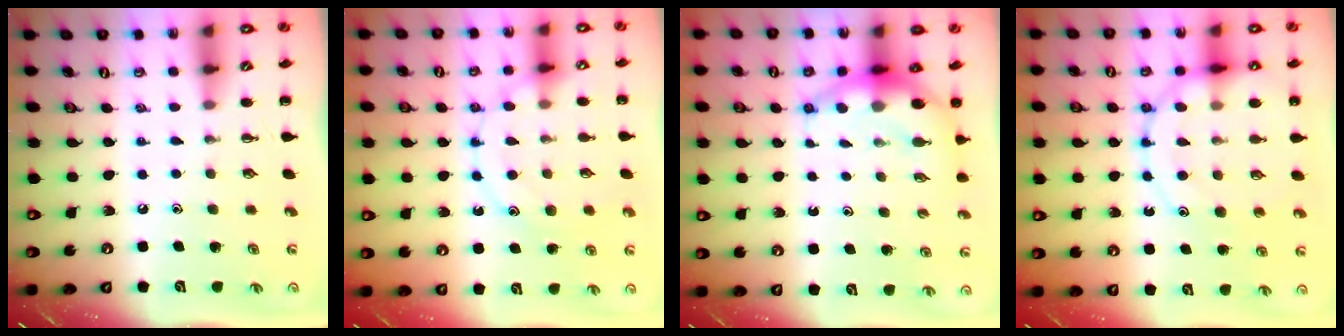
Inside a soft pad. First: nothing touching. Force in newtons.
{"total": 13.7, "press": 13.7, "slide": 0.4}
{"total": 7.0, "press": 6.9, "slide": 1.5}
{"total": 16.1, "press": 15.9, "slide": 2.6}